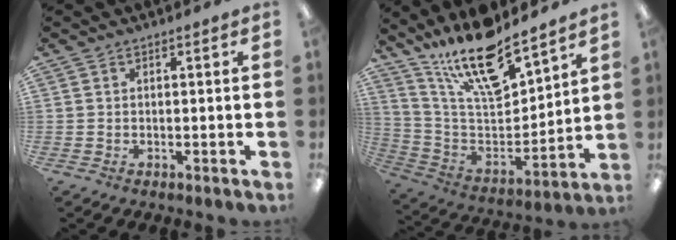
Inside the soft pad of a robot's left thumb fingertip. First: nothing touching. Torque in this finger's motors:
{"motor_torque": [0.43, 0.36, 0.91, -1.86, 0.38]}